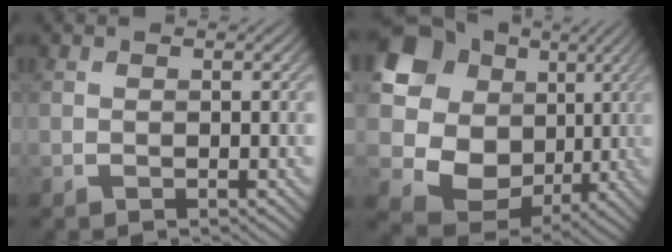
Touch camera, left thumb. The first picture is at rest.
{"total": 15.7, "force": [1.9, 13.3, 8.1], "torque": [-0.199, -0.016, 0.039]}